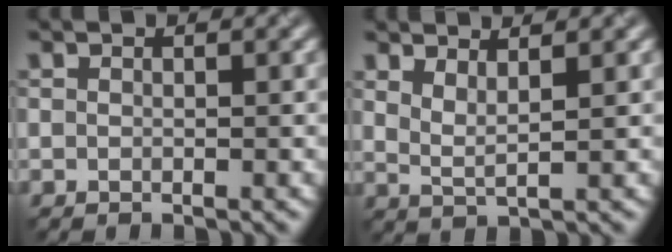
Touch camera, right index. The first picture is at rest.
{"total": 1.7, "force": [1.4, 0.3, 1.0], "torque": [-0.015, 0.000, 0.035]}